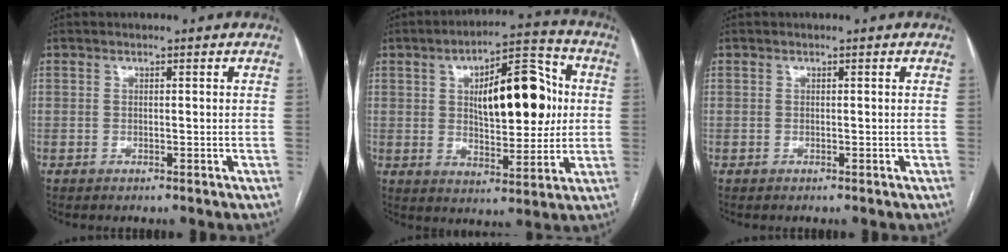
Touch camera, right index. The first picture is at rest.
{"total": 15.6, "force": [2.8, 5.9, 14.2], "torque": [-0.211, 0.025, 0.046]}
{"total": 0.0}